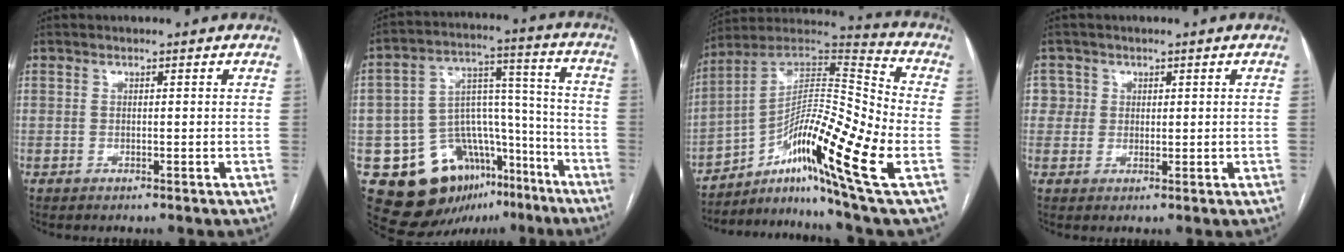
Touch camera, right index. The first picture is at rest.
{"total": 20.7, "force": [-11.5, 13.6, 10.4], "torque": [-0.149, 0.083, -0.161]}
{"total": 22.3, "force": [-8.0, 1.3, 20.8], "torque": [-0.349, -0.003, -0.134]}
{"total": 3.0, "force": [0.8, 2.9, -0.1], "torque": [0.019, 0.003, 0.012]}